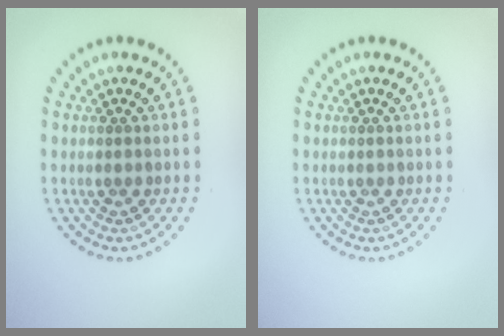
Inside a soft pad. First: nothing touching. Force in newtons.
{"total": 0.0}